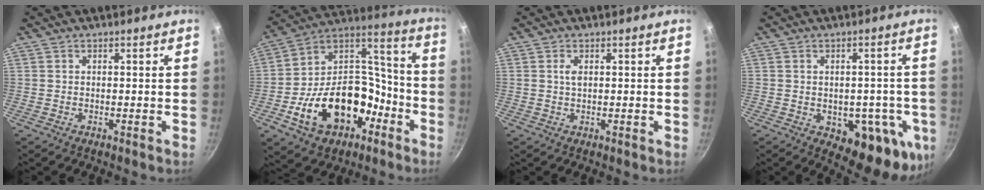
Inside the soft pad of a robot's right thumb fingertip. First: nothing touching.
{"total": 23.8, "force": [-9.7, 16.0, 14.7], "torque": [-0.210, 0.091, -0.148]}
{"total": 1.6, "force": [0.4, 0.8, 1.3], "torque": [-0.024, 0.001, 0.007]}
{"total": 15.6, "force": [-4.1, 8.4, 12.5], "torque": [-0.103, -0.010, -0.043]}